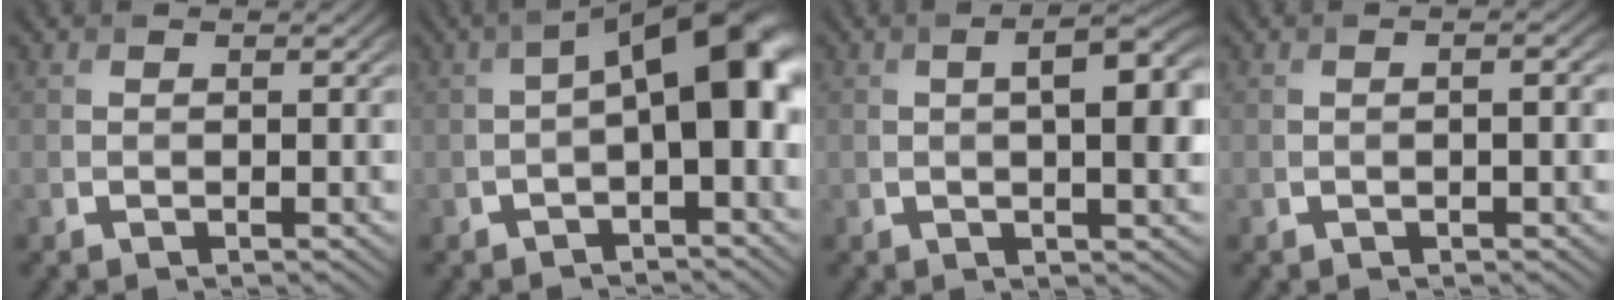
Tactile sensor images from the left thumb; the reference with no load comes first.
{"total": 10.3, "force": [-0.3, 4.8, 9.1], "torque": [-0.136, 0.014, -0.011]}
{"total": 6.9, "force": [0.4, 2.5, 6.4], "torque": [-0.098, 0.007, 0.007]}
{"total": 1.6, "force": [-0.4, 0.4, 1.5], "torque": [-0.023, 0.004, -0.006]}